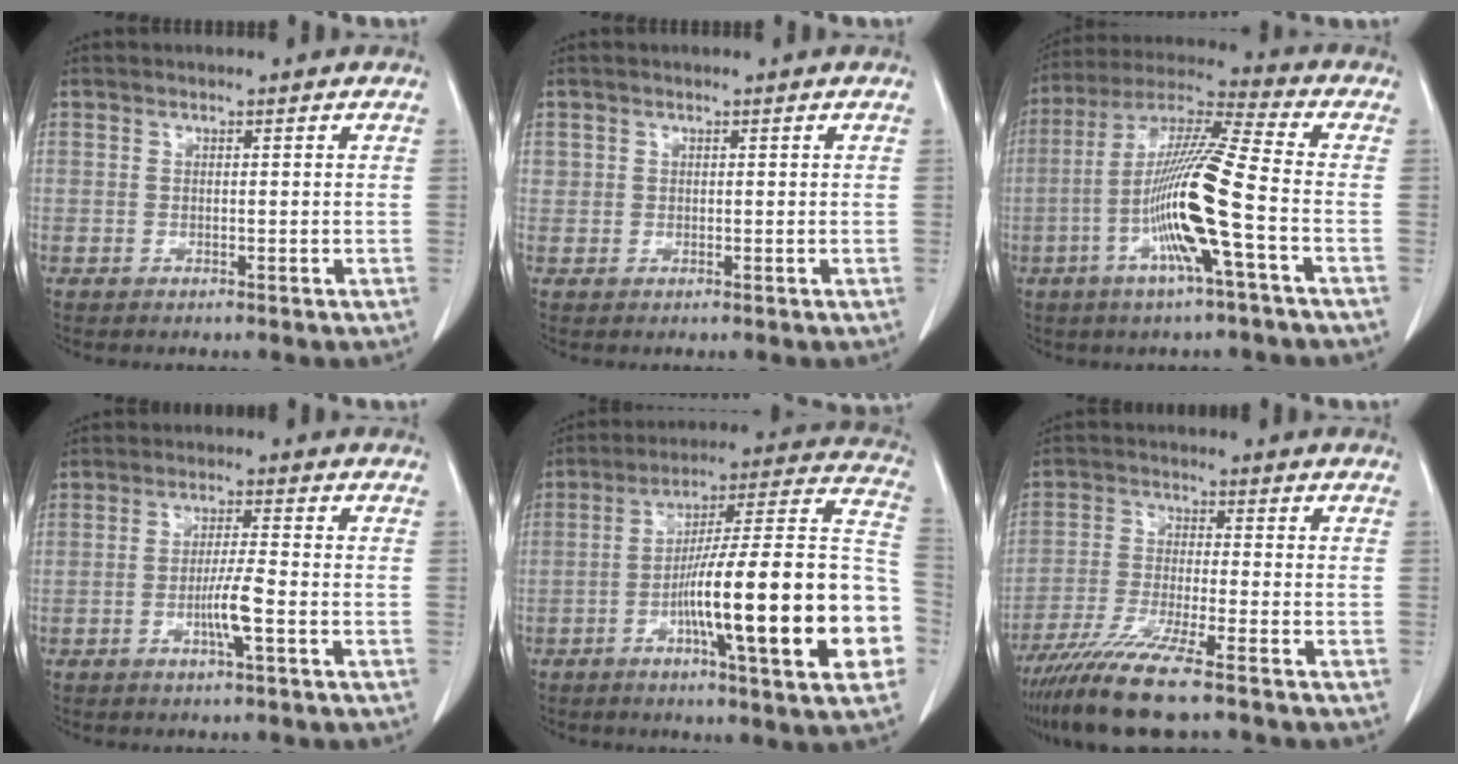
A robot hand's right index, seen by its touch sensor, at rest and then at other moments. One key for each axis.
{"total": 0.8, "fx": 0.3, "fy": 0.7, "fz": 0.0, "tx": 0.012, "ty": 0.003, "tz": 0.003}
{"total": 14.8, "fx": -4.1, "fy": -0.5, "fz": 14.2, "tx": -0.279, "ty": -0.002, "tz": -0.087}
{"total": 4.6, "fx": -1.6, "fy": -0.3, "fz": 4.3, "tx": -0.082, "ty": -0.006, "tz": -0.031}
{"total": 25.7, "fx": -6.4, "fy": 2.0, "fz": 24.8, "tx": -0.286, "ty": 0.014, "tz": -0.100}
{"total": 10.4, "fx": -7.9, "fy": -0.5, "fz": 6.7, "tx": -0.126, "ty": -0.033, "tz": -0.139}